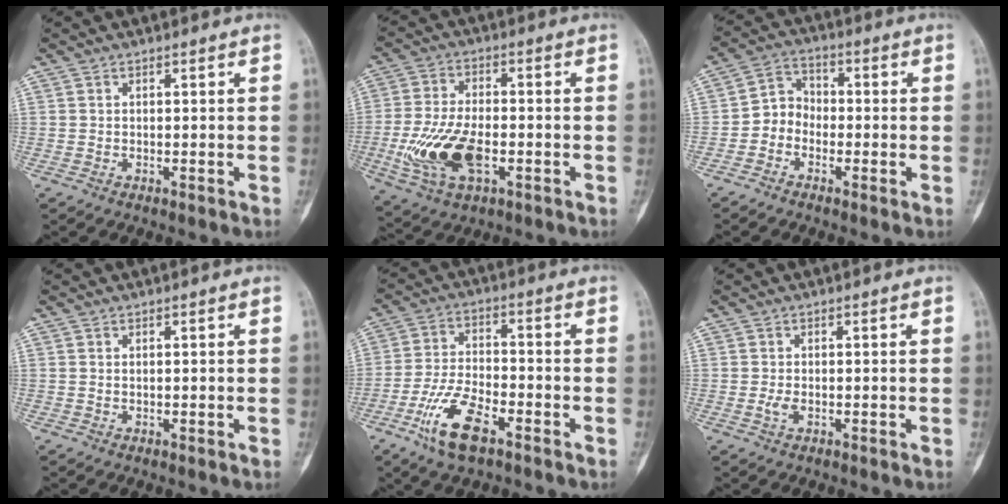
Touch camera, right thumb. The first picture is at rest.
{"total": 13.7, "force": [-3.4, 7.0, 11.3], "torque": [-0.230, 0.006, -0.057]}
{"total": 5.3, "force": [-1.7, 4.5, 2.2], "torque": [-0.010, 0.024, -0.052]}
{"total": 0.0}
{"total": 10.8, "force": [-5.8, 4.4, 8.0], "torque": [-0.163, 0.021, -0.110]}
{"total": 1.3, "force": [-0.3, 0.7, 1.1], "torque": [-0.025, -0.002, -0.008]}